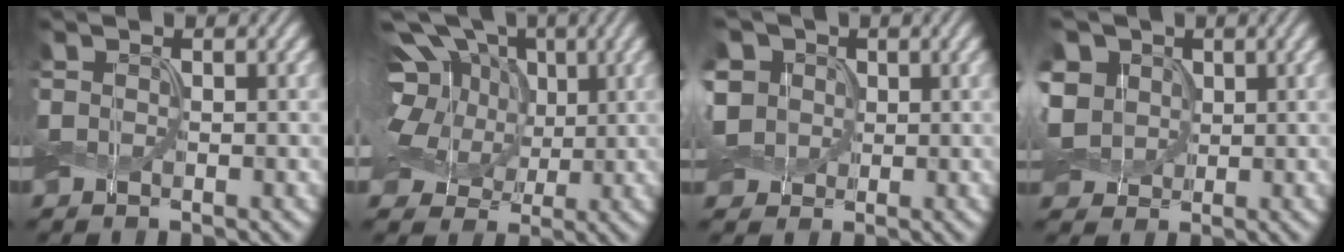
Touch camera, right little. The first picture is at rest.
{"total": 15.2, "force": [5.0, 11.1, 9.2], "torque": [-0.178, 0.043, 0.065]}
{"total": 5.2, "force": [1.1, 4.5, 2.4], "torque": [-0.084, 0.027, 0.009]}
{"total": 5.7, "force": [1.5, 4.7, 2.8], "torque": [-0.094, 0.030, 0.015]}